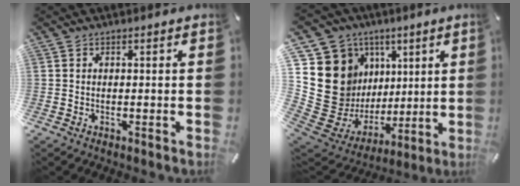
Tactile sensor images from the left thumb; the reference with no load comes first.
{"total": 20.4, "force": [3.9, 18.2, 8.3], "torque": [-0.144, -0.060, 0.116]}